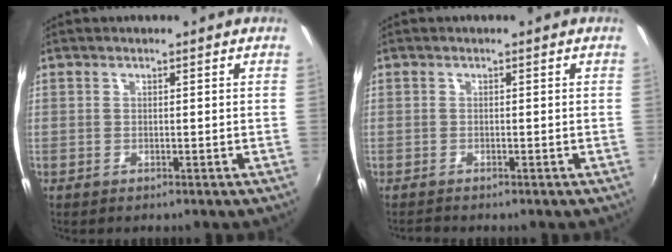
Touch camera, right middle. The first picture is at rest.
{"total": 1.2, "force": [-1.1, 0.0, 0.4], "torque": [-0.009, -0.004, -0.021]}